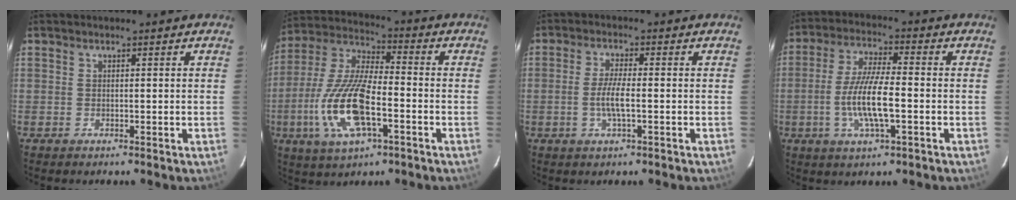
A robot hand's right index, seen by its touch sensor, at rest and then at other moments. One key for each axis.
{"total": 16.8, "fx": -5.5, "fy": 5.9, "fz": 14.7, "tx": -0.314, "ty": -0.009, "tz": -0.107}
{"total": 4.7, "fx": -1.2, "fy": 0.7, "fz": 4.5, "tx": -0.089, "ty": 0.000, "tz": -0.025}
{"total": 10.2, "fx": -2.6, "fy": 2.0, "fz": 9.7, "tx": -0.193, "ty": -0.001, "tz": -0.052}